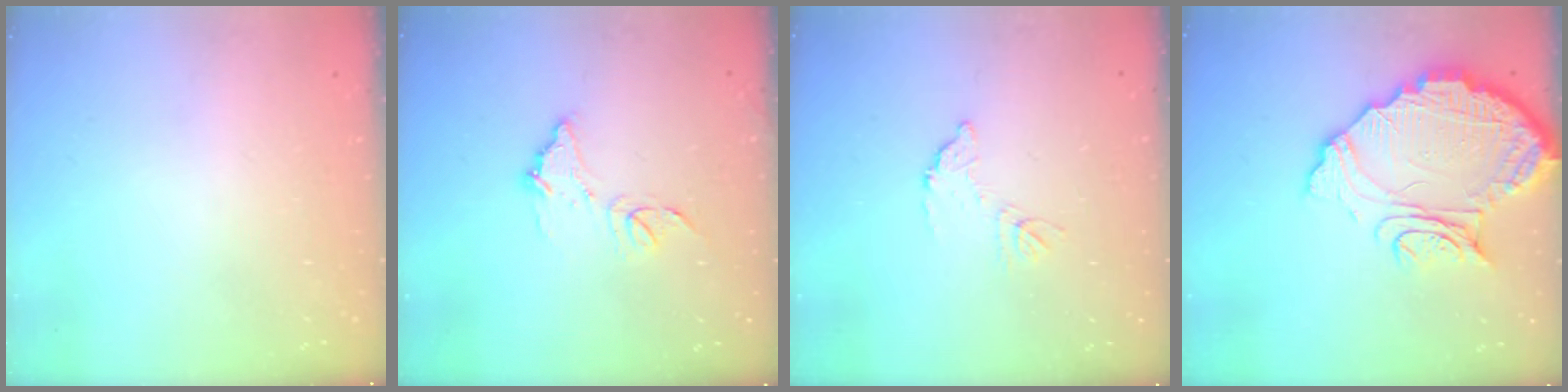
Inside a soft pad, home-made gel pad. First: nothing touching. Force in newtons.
{"total": 10.1, "press": 10.1, "slide": 0.7}
{"total": 7.2, "press": 7.2, "slide": 0.5}
{"total": 14.9, "press": 14.8, "slide": 1.4}